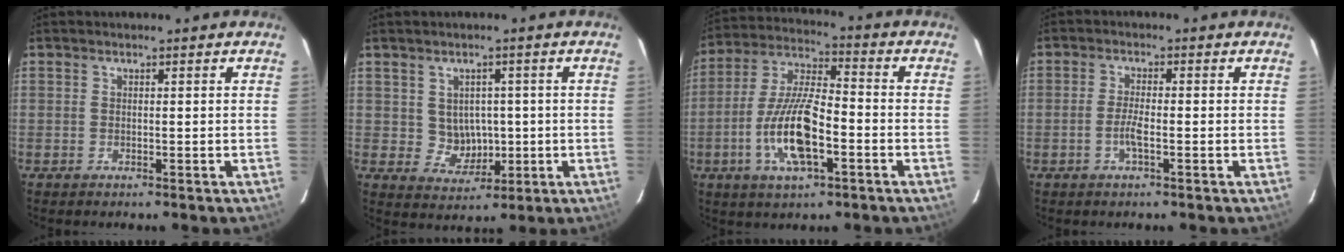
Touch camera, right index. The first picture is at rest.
{"total": 5.2, "force": [0.3, 4.9, 1.7], "torque": [-0.037, 0.009, 0.020]}
{"total": 14.2, "force": [-4.8, 4.4, 12.6], "torque": [-0.265, -0.005, -0.089]}
{"total": 3.0, "force": [-1.1, 0.5, 2.8], "torque": [-0.059, 0.000, -0.022]}